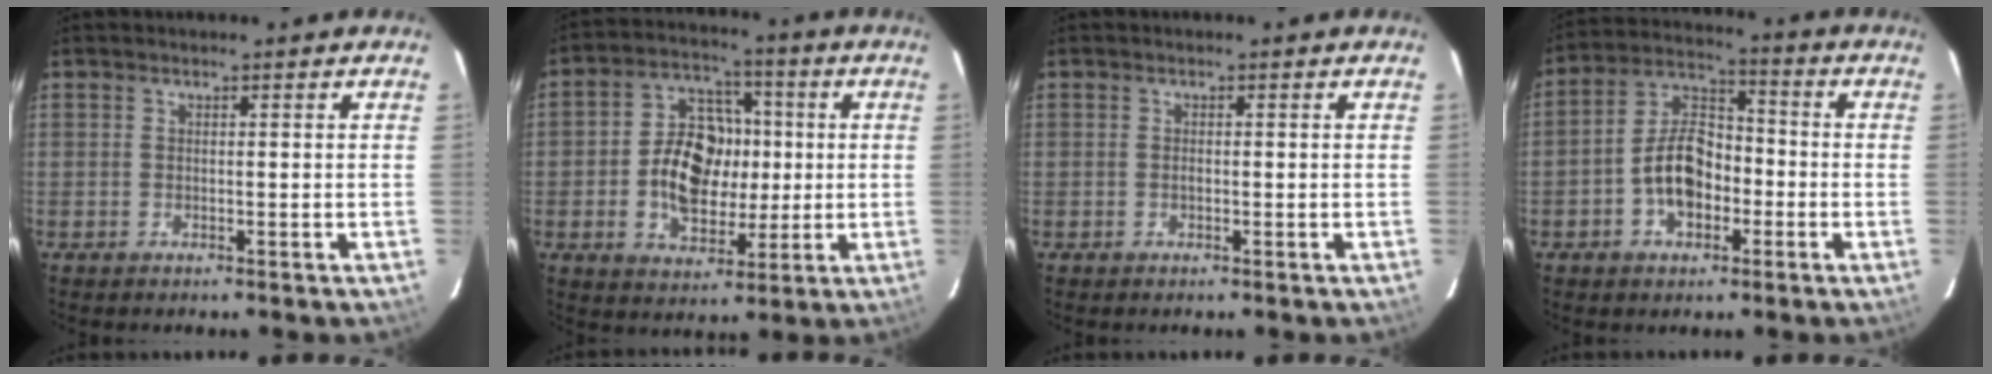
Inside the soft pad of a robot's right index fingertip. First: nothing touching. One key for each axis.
{"total": 13.2, "fx": -0.5, "fy": 9.4, "fz": 9.2, "tx": -0.177, "ty": 0.029, "tz": -0.001}
{"total": 0.6, "fx": -0.2, "fy": 0.3, "fz": 0.4, "tx": -0.007, "ty": 0.000, "tz": -0.003}
{"total": 10.1, "fx": -3.3, "fy": 6.2, "fz": 7.2, "tx": -0.140, "ty": 0.028, "tz": -0.053}